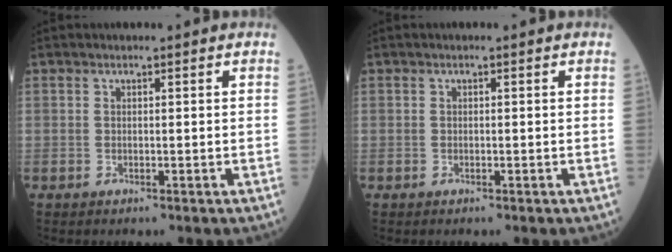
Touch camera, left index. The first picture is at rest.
{"total": 0.0}